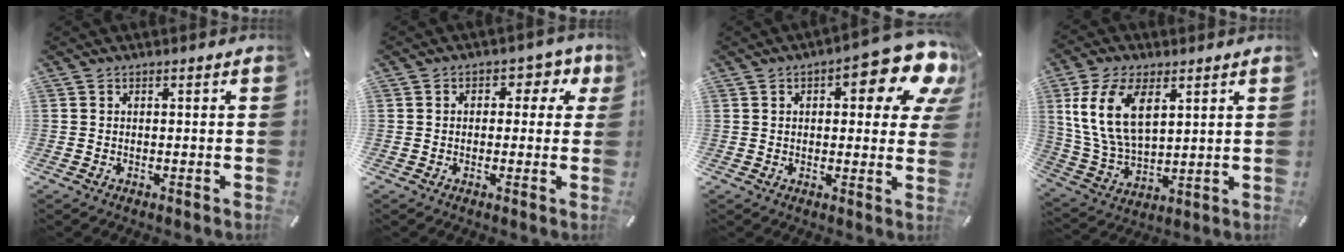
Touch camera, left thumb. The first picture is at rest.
{"total": 4.5, "force": [0.6, 3.4, 2.9], "torque": [-0.030, 0.004, 0.001]}
{"total": 14.8, "force": [6.9, 5.8, 11.8], "torque": [-0.146, -0.042, 0.110]}
{"total": 13.9, "force": [5.3, 8.4, 9.7], "torque": [-0.238, -0.004, 0.095]}